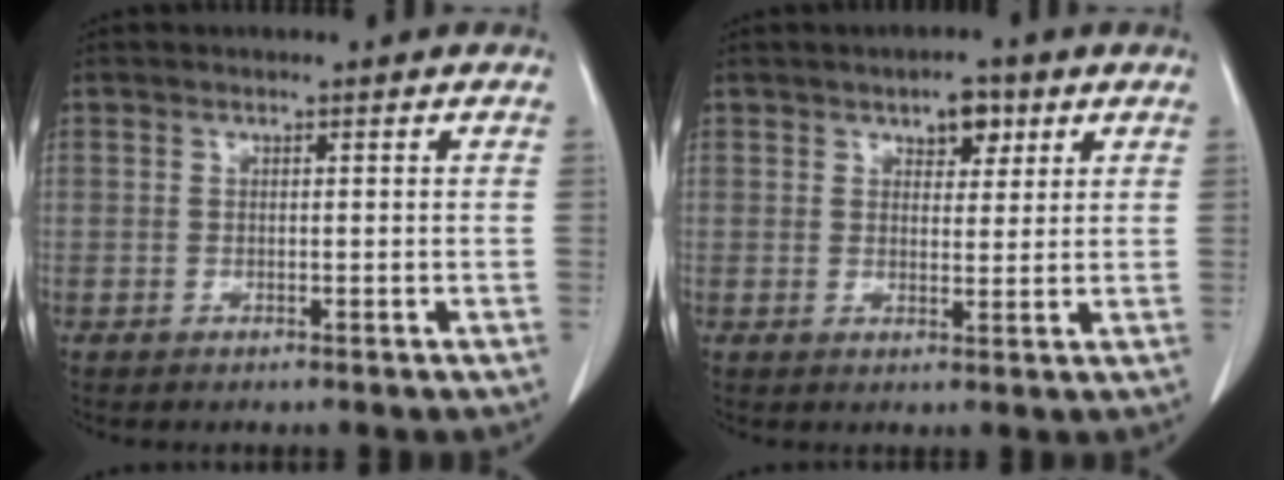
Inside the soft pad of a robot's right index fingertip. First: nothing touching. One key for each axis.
{"total": 4.1, "fx": 2.3, "fy": 2.1, "fz": 2.6, "tx": -0.034, "ty": 0.005, "tz": 0.034}